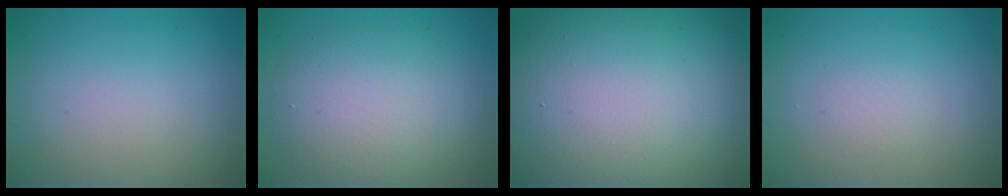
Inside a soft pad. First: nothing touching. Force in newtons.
{"total": 6.3, "press": 6.3, "slide": 0.3}
{"total": 21.2, "press": 21.2, "slide": 1.4}
{"total": 0.7, "press": 0.7, "slide": 0.0}